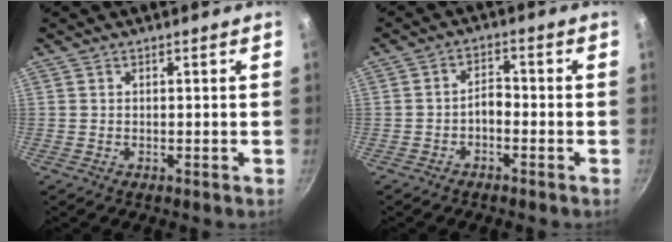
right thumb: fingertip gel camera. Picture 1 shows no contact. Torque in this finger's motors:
{"motor_torque": [0.39, 0.15, 0.41, 0.11, -0.05]}